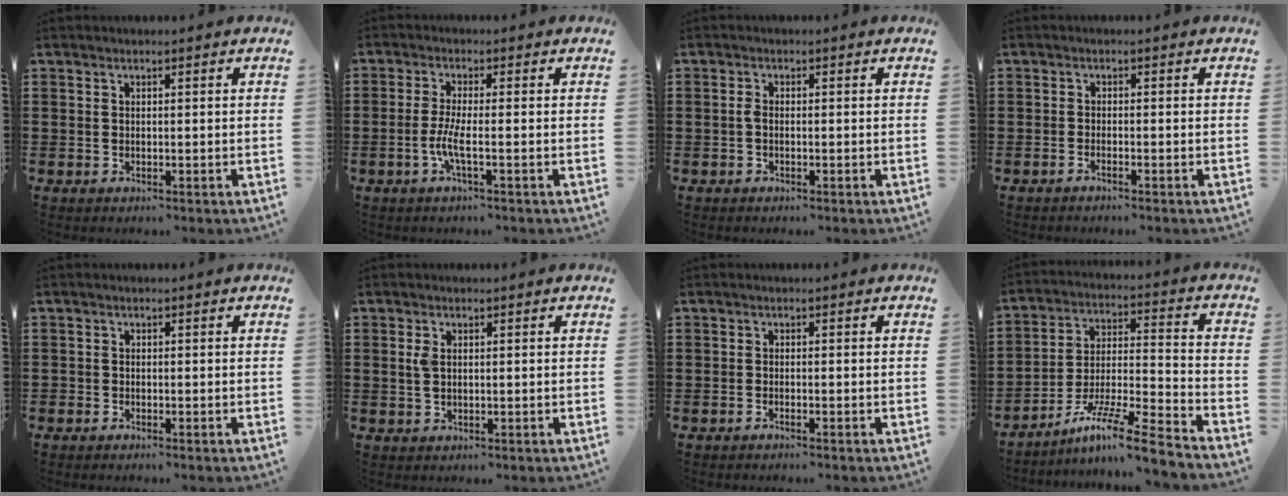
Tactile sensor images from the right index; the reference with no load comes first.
{"total": 3.9, "force": [-1.5, 0.3, 3.6], "torque": [-0.084, -0.011, -0.037]}
{"total": 1.2, "force": [-0.3, 0.4, 1.0], "torque": [-0.021, 0.000, -0.006]}
{"total": 0.9, "force": [-0.8, -0.2, 0.4], "torque": [-0.007, -0.003, -0.015]}
{"total": 0.7, "force": [-0.7, 0.2, 0.0], "torque": [-0.002, 0.001, -0.015]}
{"total": 2.0, "force": [0.4, 1.1, 1.7], "torque": [-0.038, 0.006, 0.006]}
{"total": 0.7, "force": [-0.6, -0.1, 0.3], "torque": [-0.007, -0.003, -0.012]}
{"total": 10.7, "force": [-8.4, 0.1, 6.7], "torque": [-0.110, 0.009, -0.165]}